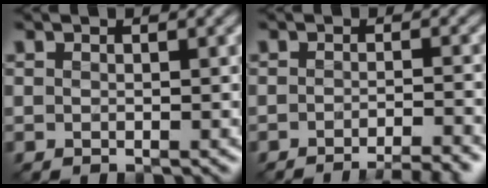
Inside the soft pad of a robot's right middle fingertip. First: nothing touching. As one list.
[{"total": 4.1, "force": [-3.3, 0.4, 2.4], "torque": [-0.030, 0.002, -0.049]}]